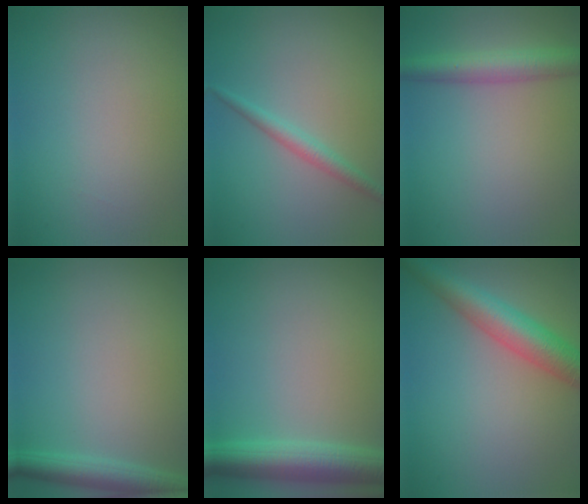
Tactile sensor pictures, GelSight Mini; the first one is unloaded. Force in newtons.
{"total": 1.8, "press": 1.8, "slide": 0.1}
{"total": 3.8, "press": 3.8, "slide": 0.1}
{"total": 3.0, "press": 3.0, "slide": 0.2}
{"total": 5.3, "press": 5.3, "slide": 0.1}
{"total": 5.4, "press": 5.4, "slide": 0.2}